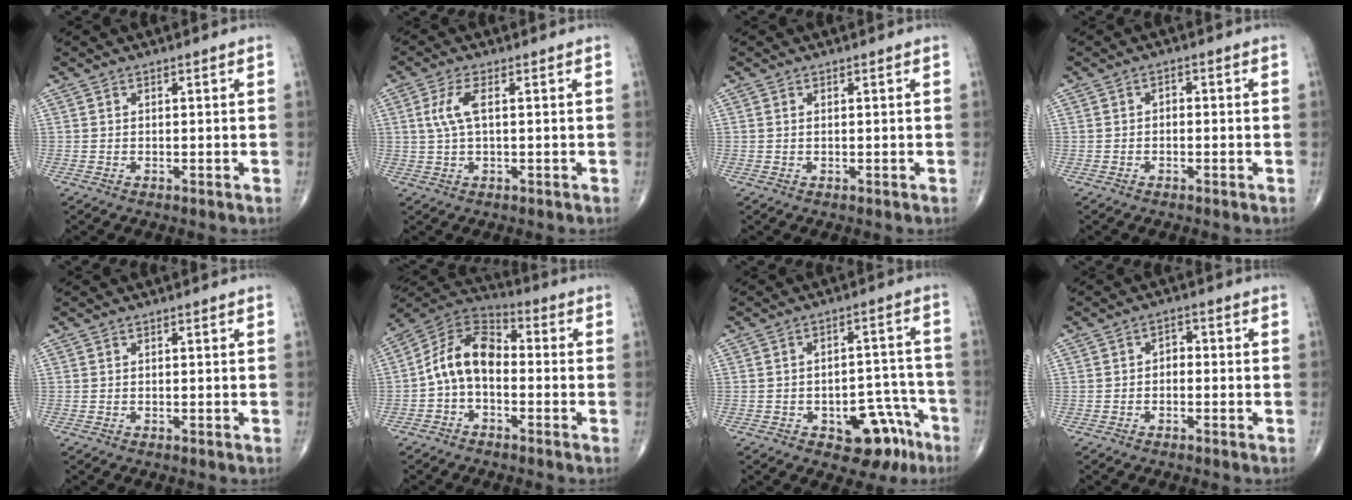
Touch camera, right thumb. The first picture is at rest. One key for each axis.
{"total": 4.5, "fx": 0.8, "fy": 1.5, "fz": 4.2, "tx": -0.110, "ty": 0.011, "tz": 0.017}
{"total": 0.0}
{"total": 1.2, "fx": -0.3, "fy": 0.9, "fz": 0.7, "tx": -0.001, "ty": 0.007, "tz": -0.011}
{"total": 0.0}
{"total": 10.4, "fx": -1.5, "fy": 6.6, "fz": 7.9, "tx": -0.132, "ty": 0.039, "tz": -0.044}
{"total": 10.8, "fx": -5.7, "fy": 6.0, "fz": 7.1, "tx": -0.048, "ty": 0.049, "tz": -0.068}
{"total": 2.2, "fx": -0.6, "fy": 1.6, "fz": 1.4, "tx": -0.007, "ty": 0.014, "tz": -0.021}